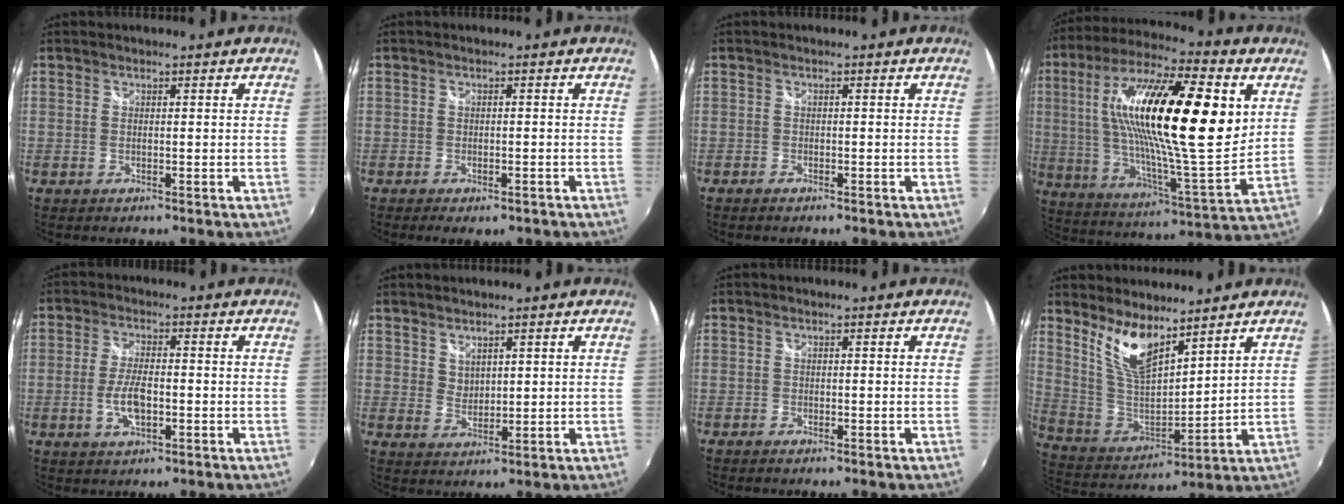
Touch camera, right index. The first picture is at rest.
{"total": 3.8, "force": [-2.7, 1.7, 2.1], "torque": [-0.048, -0.015, -0.038]}
{"total": 1.2, "force": [-1.0, 0.5, 0.3], "torque": [-0.013, -0.002, -0.021]}
{"total": 27.9, "force": [7.3, 7.1, 26.0], "torque": [-0.458, 0.015, 0.116]}
{"total": 6.2, "force": [-1.7, 2.5, 5.4], "torque": [-0.112, -0.003, -0.031]}
{"total": 2.7, "force": [2.1, 1.6, 0.8], "torque": [-0.007, 0.000, 0.039]}
{"total": 1.0, "force": [-0.9, 0.4, 0.3], "torque": [-0.010, -0.002, -0.018]}
{"total": 11.4, "force": [7.9, 3.8, 7.2], "torque": [-0.141, -0.009, 0.165]}